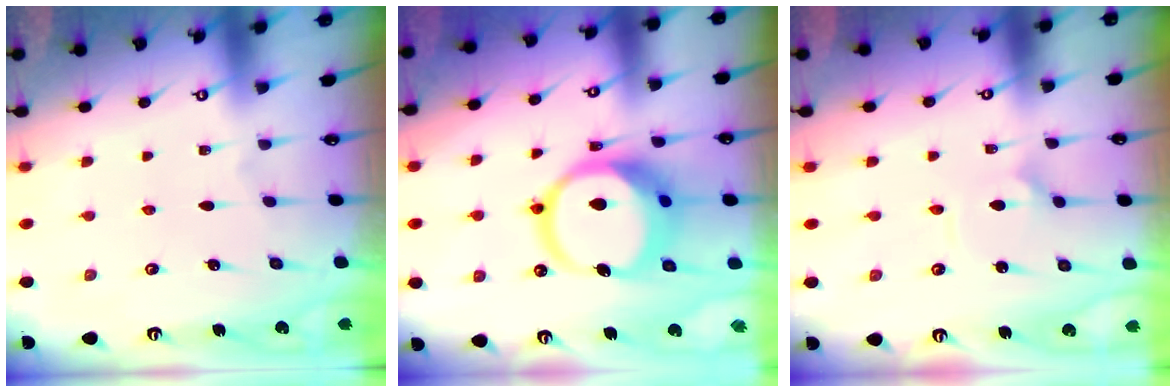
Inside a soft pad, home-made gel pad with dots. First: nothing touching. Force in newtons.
{"total": 14.8, "press": 14.6, "slide": 2.0}
{"total": 2.0, "press": 2.0, "slide": 0.1}